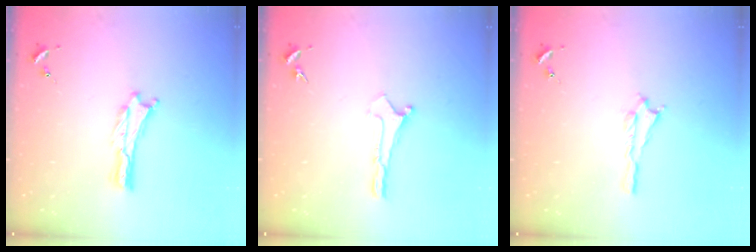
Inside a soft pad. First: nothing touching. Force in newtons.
{"total": 0.0}
{"total": 0.6, "press": 0.5, "slide": 0.2}